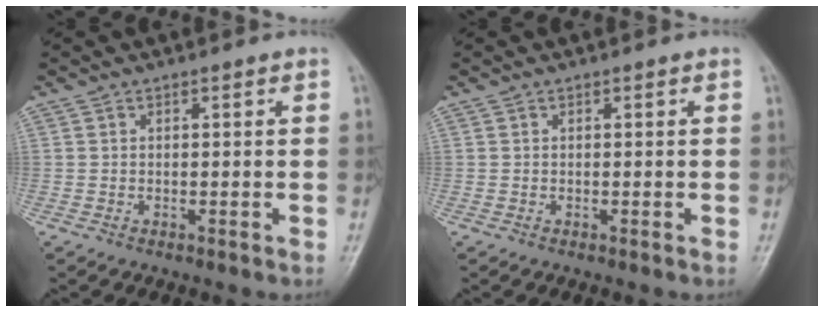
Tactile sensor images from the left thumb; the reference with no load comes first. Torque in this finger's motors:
{"motor_torque": [0.00, 0.00, 0.00, -0.01, 0.00]}